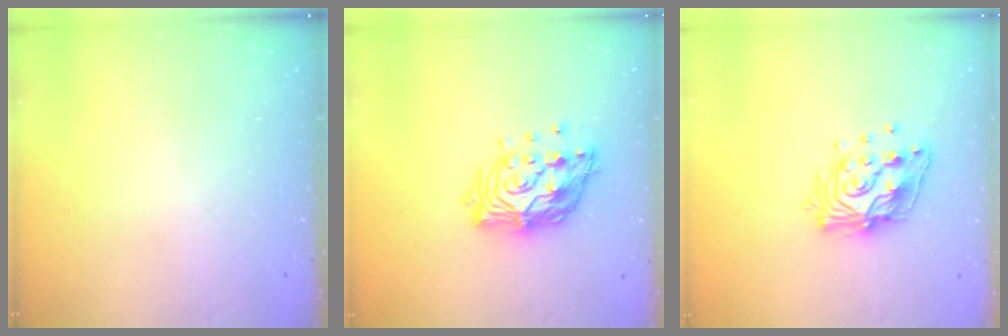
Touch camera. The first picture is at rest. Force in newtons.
{"total": 14.9, "press": 14.9, "slide": 1.3}
{"total": 13.3, "press": 13.2, "slide": 1.5}